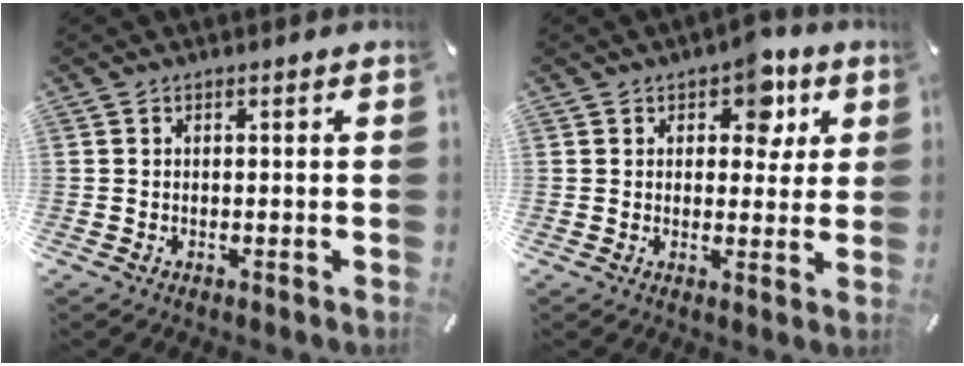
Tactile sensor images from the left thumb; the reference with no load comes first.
{"total": 8.0, "force": [4.0, 5.3, 4.5], "torque": [-0.041, -0.015, 0.062]}